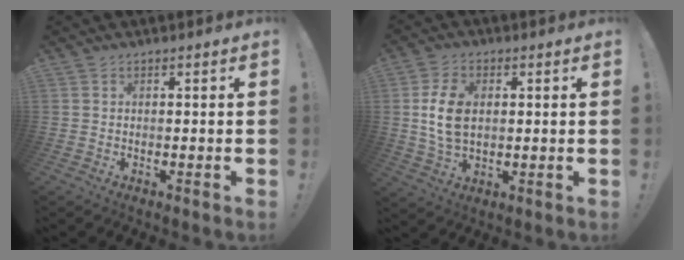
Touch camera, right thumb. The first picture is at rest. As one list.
[{"total": 10.8, "force": [1.1, 7.2, 8.1], "torque": [-0.145, -0.001, 0.022]}]